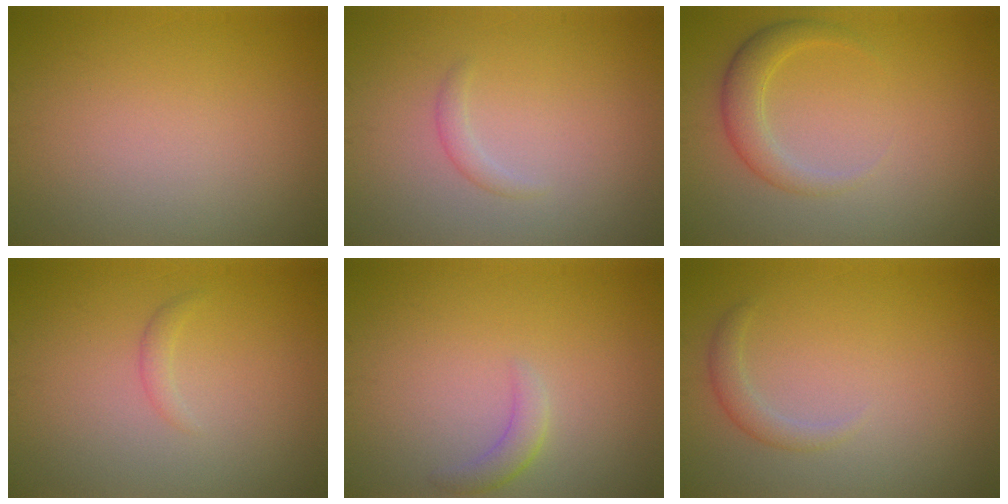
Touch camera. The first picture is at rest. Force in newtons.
{"total": 0.9, "press": 0.9, "slide": 0.0}
{"total": 2.7, "press": 2.6, "slide": 0.4}
{"total": 0.8, "press": 0.8, "slide": 0.1}
{"total": 1.6, "press": 1.6, "slide": 0.0}
{"total": 1.5, "press": 1.5, "slide": 0.1}